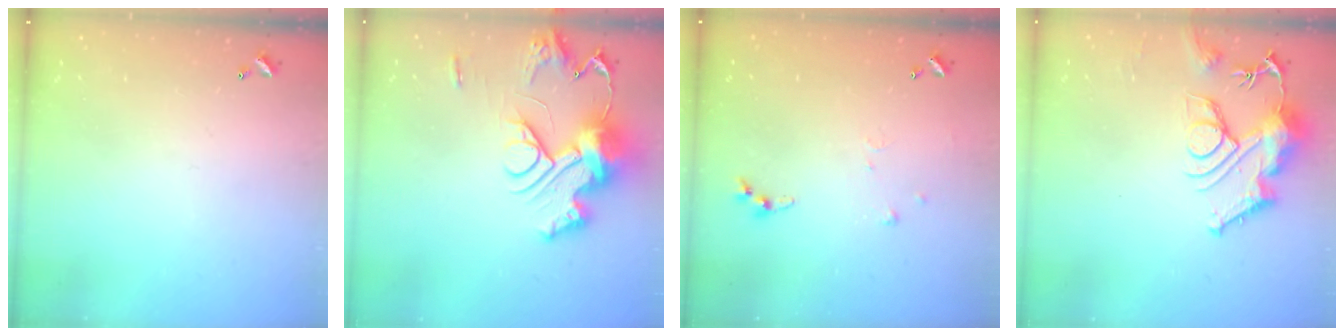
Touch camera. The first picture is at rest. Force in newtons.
{"total": 18.2, "press": 18.1, "slide": 0.9}
{"total": 5.1, "press": 5.0, "slide": 0.8}
{"total": 11.9, "press": 11.8, "slide": 1.6}